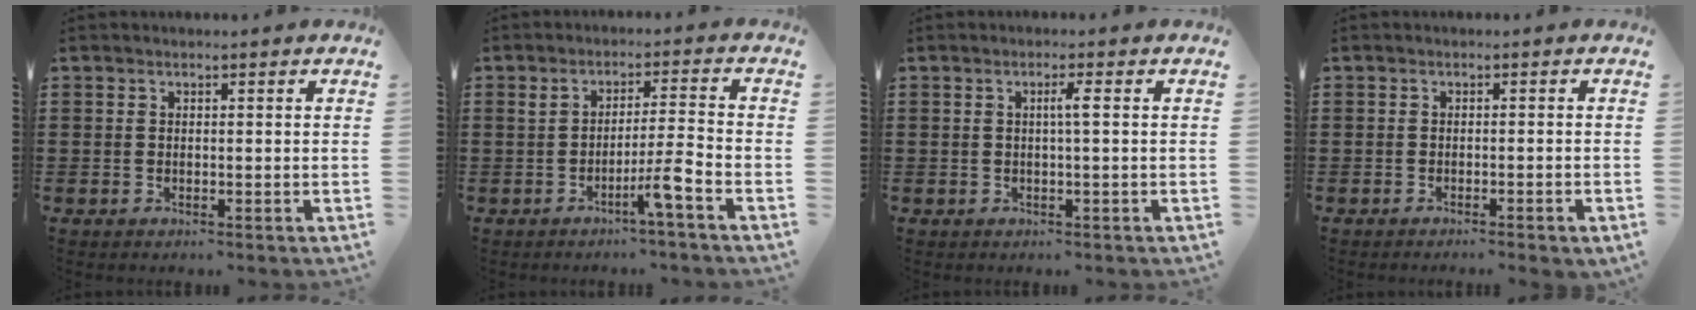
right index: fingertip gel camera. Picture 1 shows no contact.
{"total": 5.5, "force": [-3.0, -0.5, 4.6], "torque": [-0.075, -0.004, -0.054]}
{"total": 1.9, "force": [0.1, -0.2, 1.9], "torque": [-0.036, -0.001, -0.002]}
{"total": 0.7, "force": [-0.7, -0.2, 0.2], "torque": [-0.004, 0.000, -0.013]}